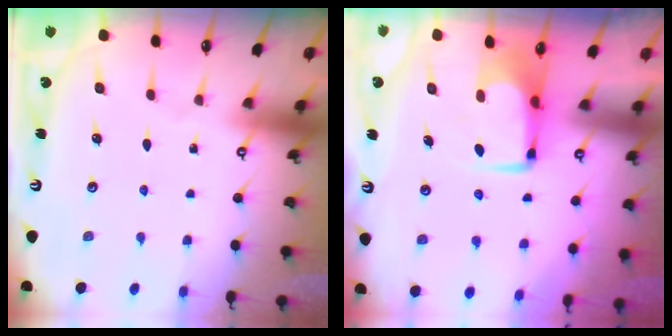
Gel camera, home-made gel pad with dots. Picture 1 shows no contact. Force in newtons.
{"total": 0.6, "press": 0.4, "slide": 0.4}